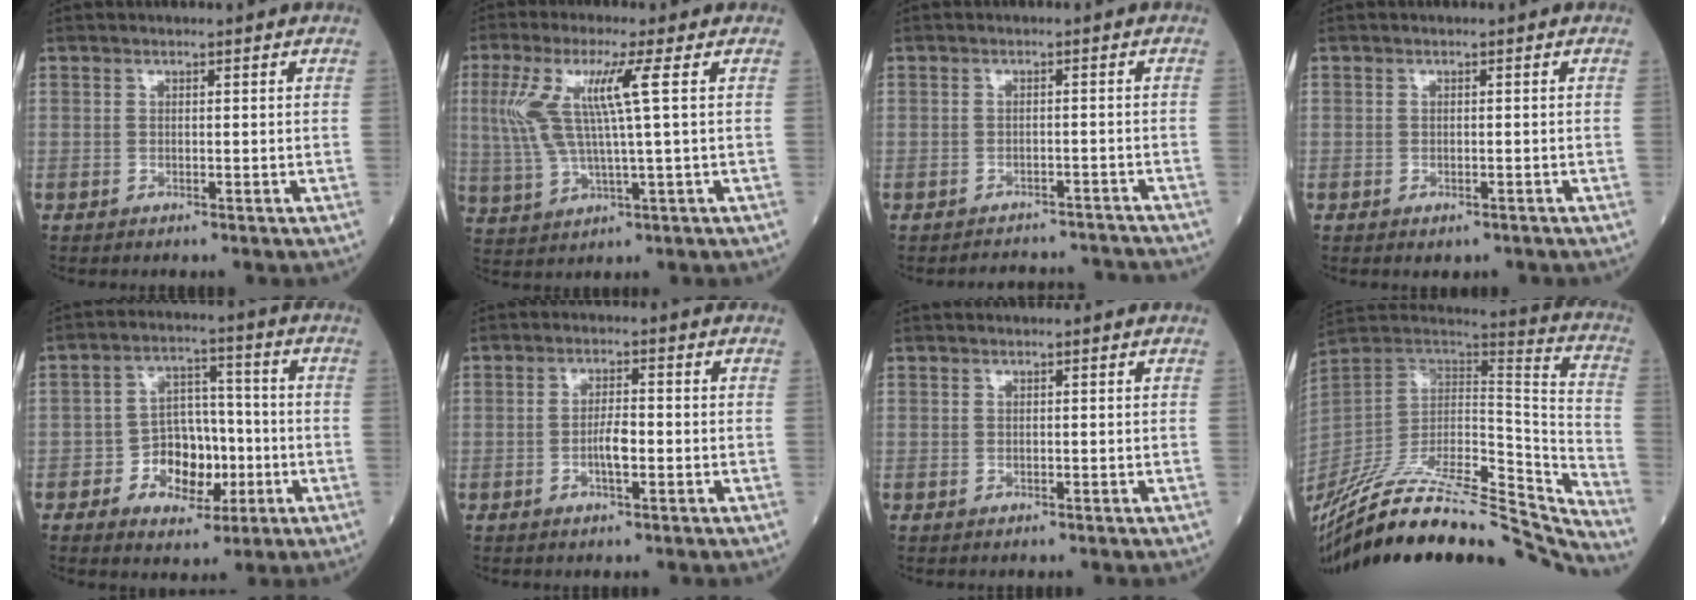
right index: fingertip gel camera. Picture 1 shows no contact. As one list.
[{"total": 9.5, "force": [2.3, 0.1, 9.2], "torque": [-0.213, 0.010, 0.047]}, {"total": 7.7, "force": [-7.6, 1.2, 0.2], "torque": [0.008, 0.013, -0.088]}, {"total": 1.1, "force": [-0.7, 0.5, 0.6], "torque": [-0.006, 0.000, -0.005]}, {"total": 8.7, "force": [-2.6, 5.7, 6.0], "torque": [-0.095, 0.022, -0.039]}, {"total": 3.5, "force": [-0.9, 0.8, 3.3], "torque": [-0.062, 0.002, -0.016]}, {"total": 0.0}, {"total": 36.3, "force": [-32.2, 4.8, 16.0], "torque": [-0.232, -0.044, -0.481]}]